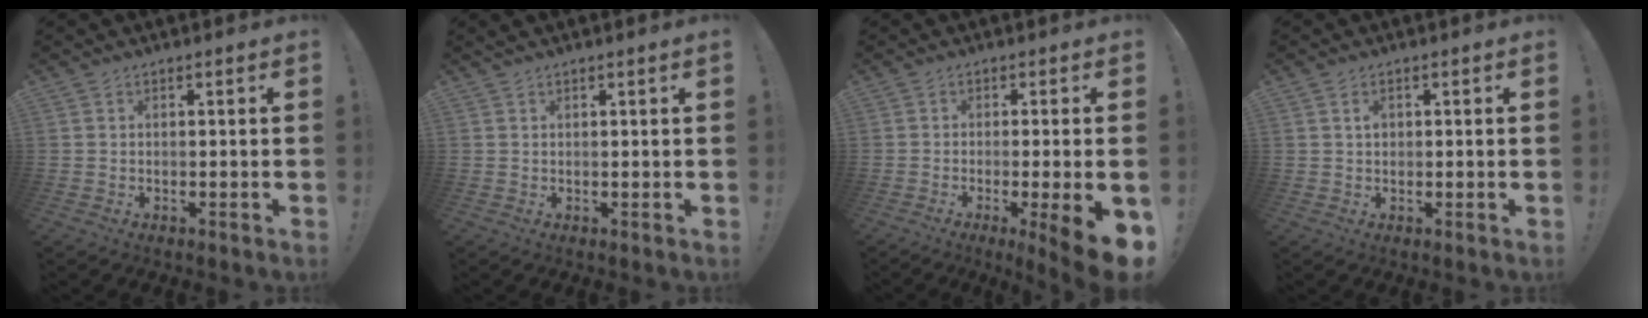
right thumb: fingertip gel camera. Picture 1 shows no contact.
{"total": 0.7, "force": [0.6, -0.1, 0.4], "torque": [-0.004, -0.001, 0.010]}
{"total": 9.5, "force": [-2.3, 0.1, 9.2], "torque": [-0.125, -0.005, -0.029]}
{"total": 1.6, "force": [0.4, 1.2, 1.0], "torque": [-0.004, -0.003, 0.004]}